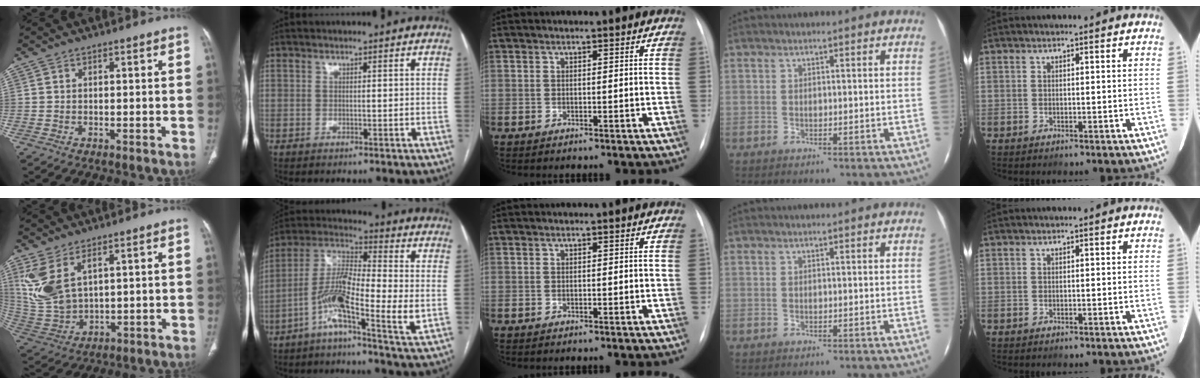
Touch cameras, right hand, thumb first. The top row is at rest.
{"thumb": {"total": 11.5, "force": [4.5, 6.5, 8.3], "torque": [-0.185, -0.012, 0.112]}, "index": {"total": 12.3, "force": [-3.4, 1.8, 11.6], "torque": [-0.230, 0.010, -0.075]}}